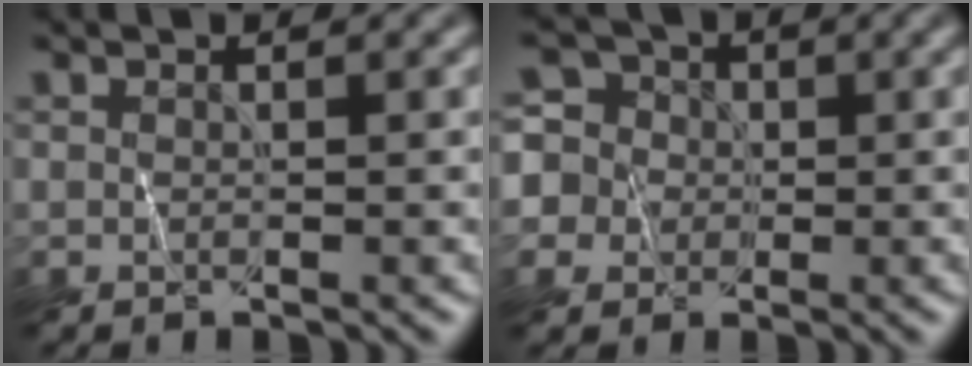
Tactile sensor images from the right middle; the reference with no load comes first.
{"total": 7.6, "force": [0.3, 7.2, 2.6], "torque": [-0.051, 0.041, -0.022]}